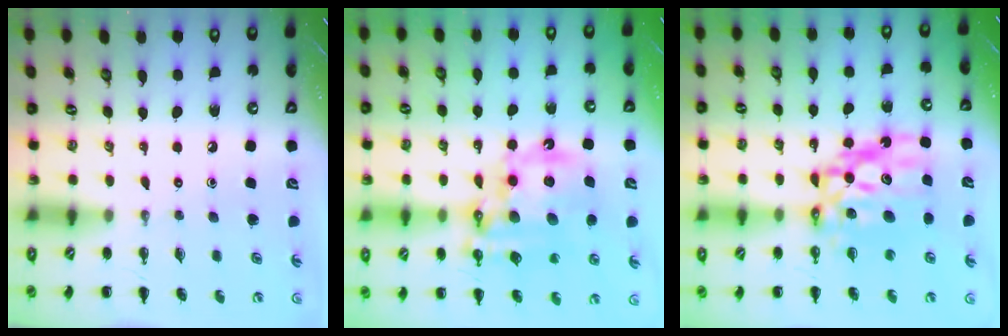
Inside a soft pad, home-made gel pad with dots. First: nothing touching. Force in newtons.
{"total": 18.7, "press": 18.1, "slide": 4.6}
{"total": 11.8, "press": 11.4, "slide": 3.1}